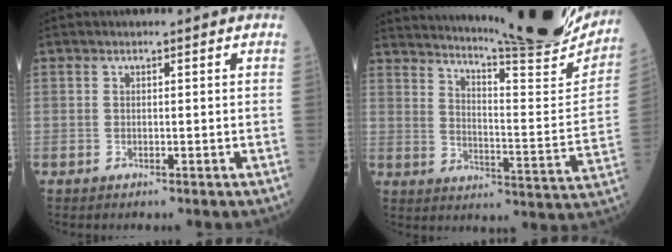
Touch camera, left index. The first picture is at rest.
{"total": 25.1, "force": [22.5, 0.7, 11.2], "torque": [-0.177, -0.083, 0.293]}